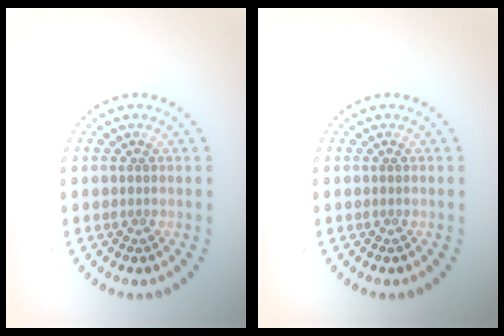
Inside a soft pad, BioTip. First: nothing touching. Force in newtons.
{"total": 0.0}